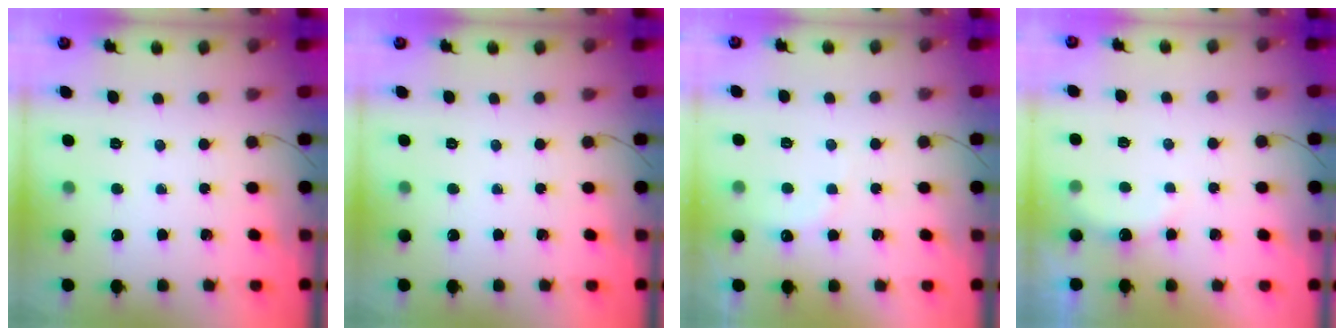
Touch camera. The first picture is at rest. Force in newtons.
{"total": 0.0}
{"total": 8.4, "press": 8.2, "slide": 1.6}
{"total": 5.7, "press": 5.6, "slide": 1.3}